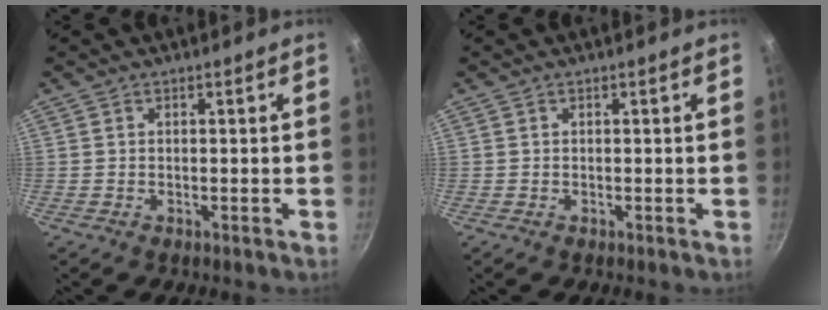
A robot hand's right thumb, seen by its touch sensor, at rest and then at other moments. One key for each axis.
{"total": 0.0}